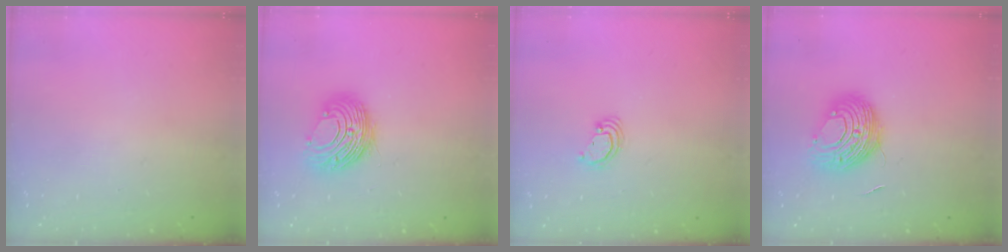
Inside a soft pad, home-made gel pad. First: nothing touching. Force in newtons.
{"total": 10.9, "press": 10.9, "slide": 0.6}
{"total": 2.7, "press": 2.7, "slide": 0.2}
{"total": 10.4, "press": 10.4, "slide": 0.2}